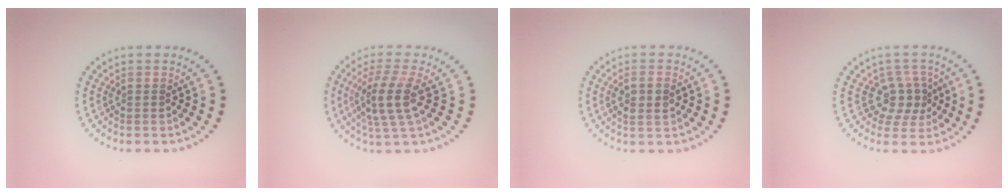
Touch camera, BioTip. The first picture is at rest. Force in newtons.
{"total": 3.8, "press": 3.2, "slide": 2.1}
{"total": 2.3, "press": 2.2, "slide": 0.8}
{"total": 2.8, "press": 2.2, "slide": 1.7}